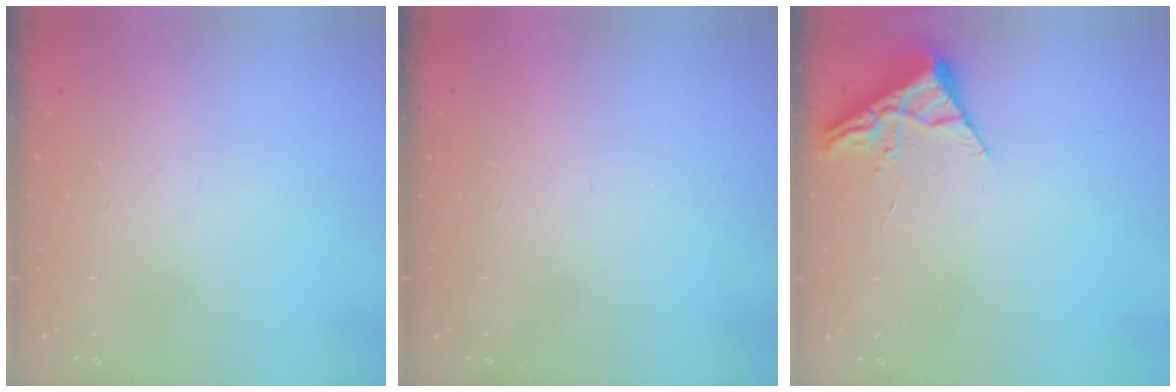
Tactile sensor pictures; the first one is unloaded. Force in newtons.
{"total": 1.5, "press": 1.5, "slide": 0.1}
{"total": 3.9, "press": 3.9, "slide": 0.5}